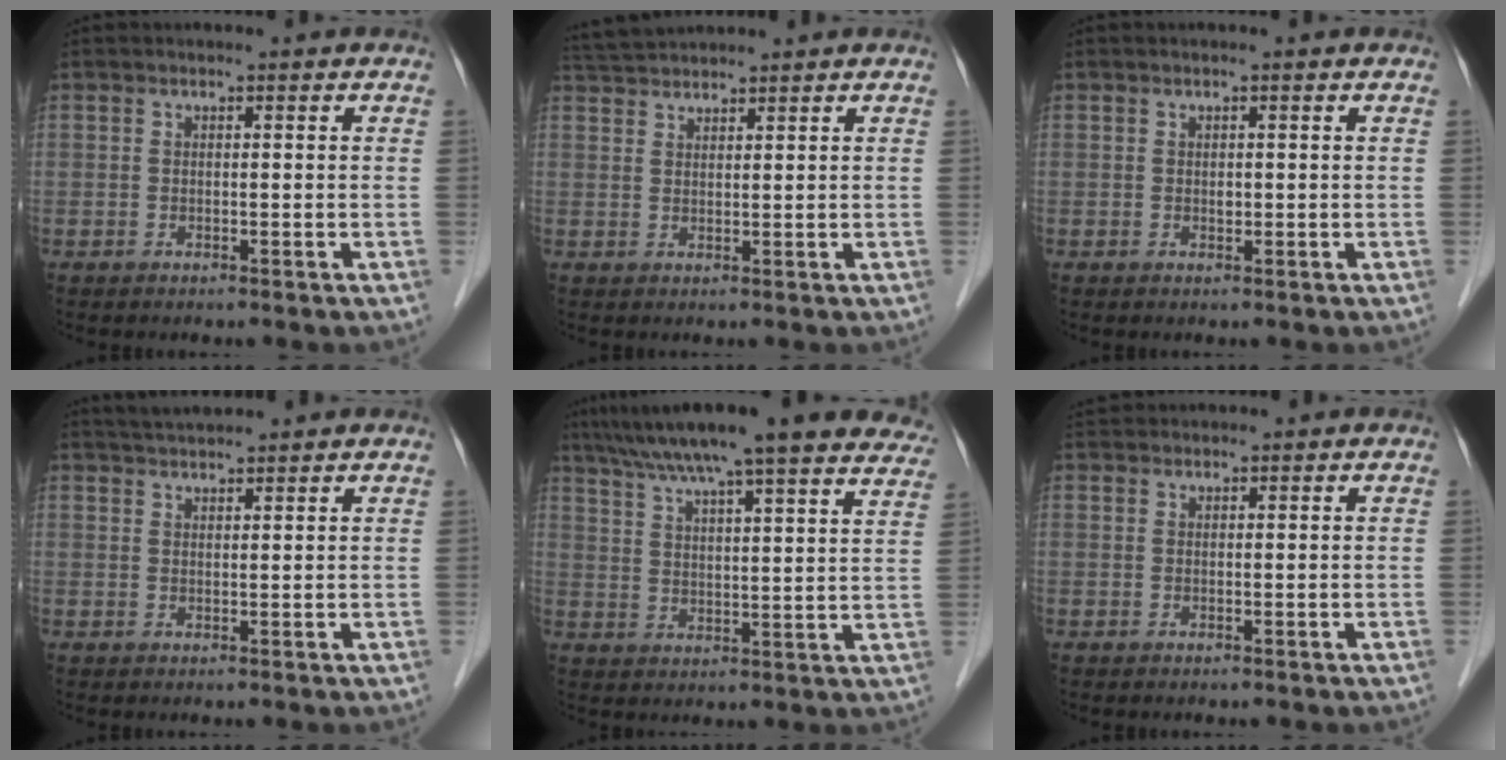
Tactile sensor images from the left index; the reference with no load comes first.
{"total": 4.5, "force": [4.4, 0.0, 0.8], "torque": [-0.021, 0.030, 0.086]}
{"total": 0.5, "force": [-0.1, 0.4, 0.4], "torque": [-0.006, -0.001, -0.002]}
{"total": 3.9, "force": [3.8, 0.0, 1.2], "torque": [-0.020, 0.028, 0.066]}
{"total": 26.8, "force": [22.9, 2.4, 13.8], "torque": [-0.213, -0.007, 0.292]}
{"total": 2.0, "force": [1.9, 0.5, 0.2], "torque": [-0.009, 0.026, 0.036]}